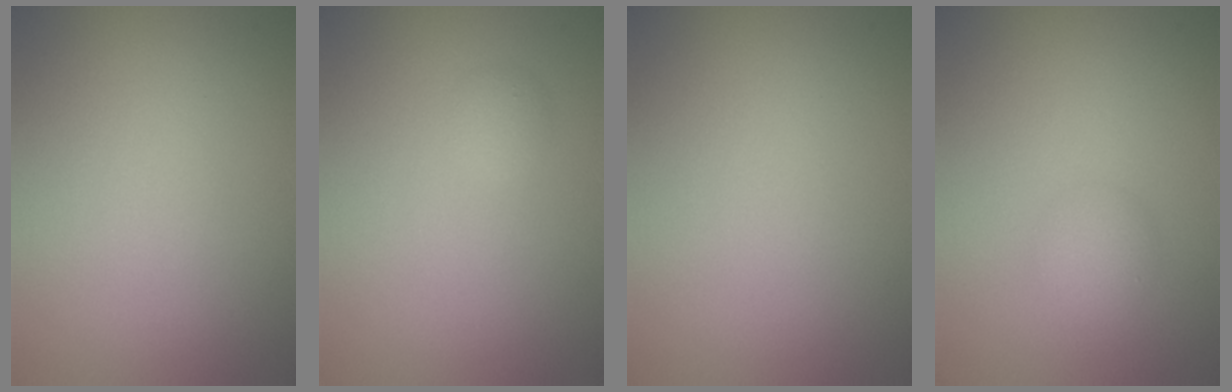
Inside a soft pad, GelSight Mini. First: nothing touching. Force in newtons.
{"total": 0.9, "press": 0.9, "slide": 0.0}
{"total": 0.0}
{"total": 1.8, "press": 1.8, "slide": 0.0}